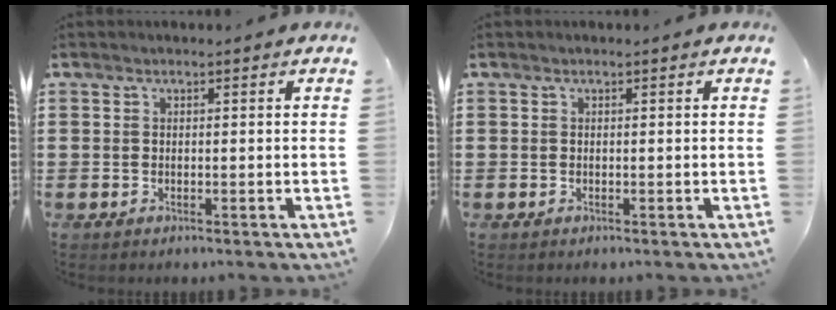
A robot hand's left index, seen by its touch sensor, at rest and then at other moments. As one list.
[{"total": 0.0}]